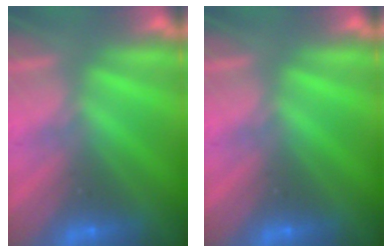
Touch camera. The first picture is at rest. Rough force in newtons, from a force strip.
{"total": 0.0}